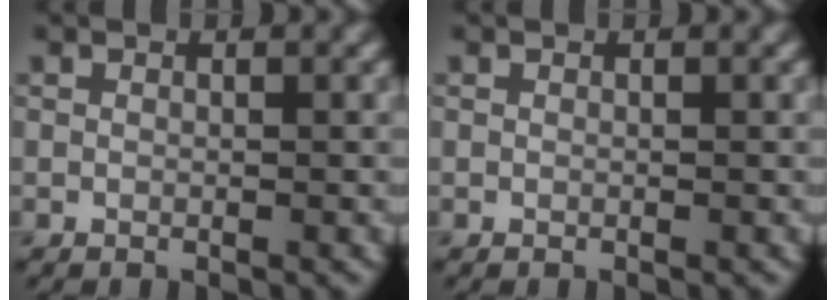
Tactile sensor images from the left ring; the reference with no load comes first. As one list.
[{"total": 0.0}]